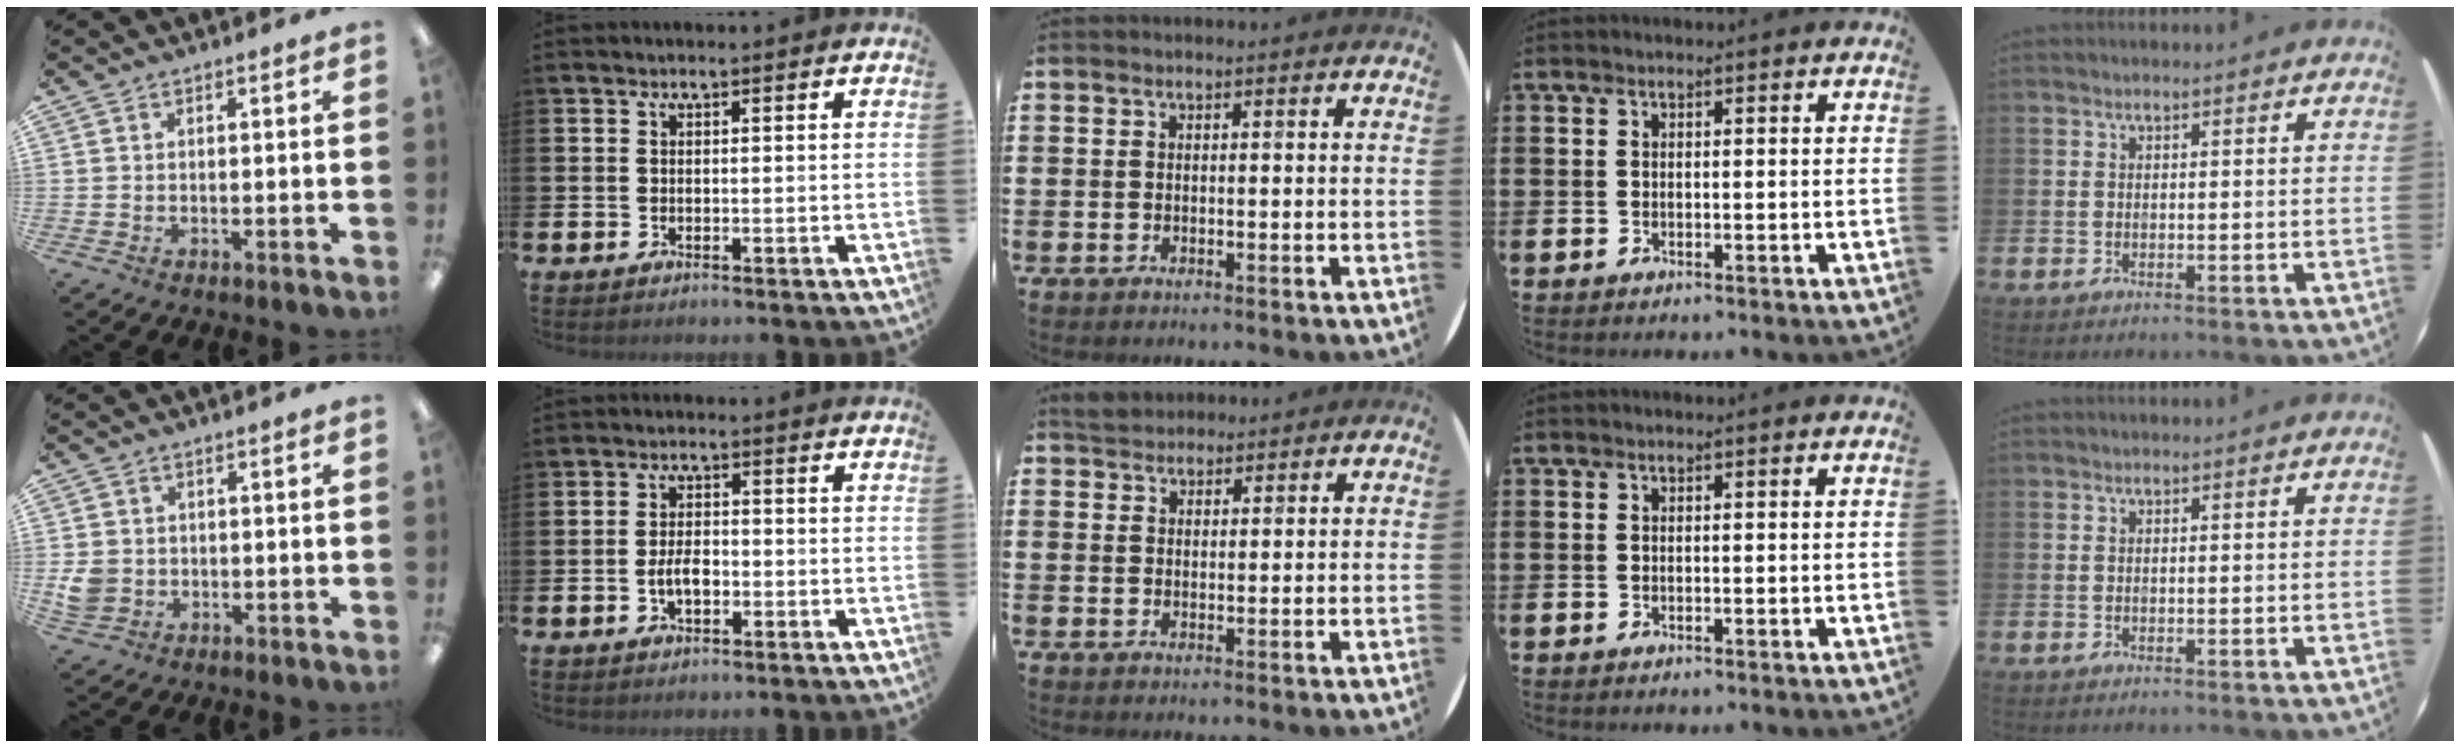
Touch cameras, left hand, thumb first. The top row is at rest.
{"thumb": {"total": 4.6, "force": [-0.5, 4.3, 1.6], "torque": [-0.030, 0.005, -0.007]}, "index": {"total": 3.3, "force": [-0.8, 1.7, 2.7], "torque": [-0.037, -0.001, -0.017]}, "middle": {"total": 2.7, "force": [2.5, 0.9, 0.0], "torque": [0.003, -0.001, 0.048]}}